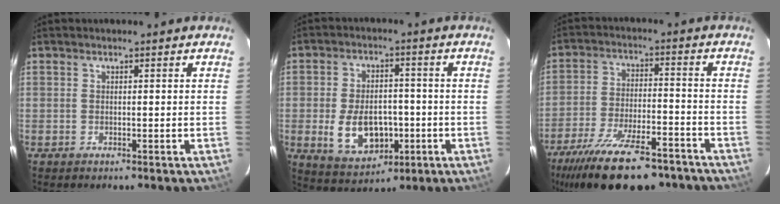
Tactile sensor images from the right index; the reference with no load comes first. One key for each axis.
{"total": 11.4, "fx": -2.8, "fy": 7.3, "fz": 8.3, "tx": -0.175, "ty": -0.005, "tz": -0.028}
{"total": 22.8, "fx": -17.4, "fy": 7.3, "fz": 12.7, "tx": -0.248, "ty": -0.039, "tz": -0.261}